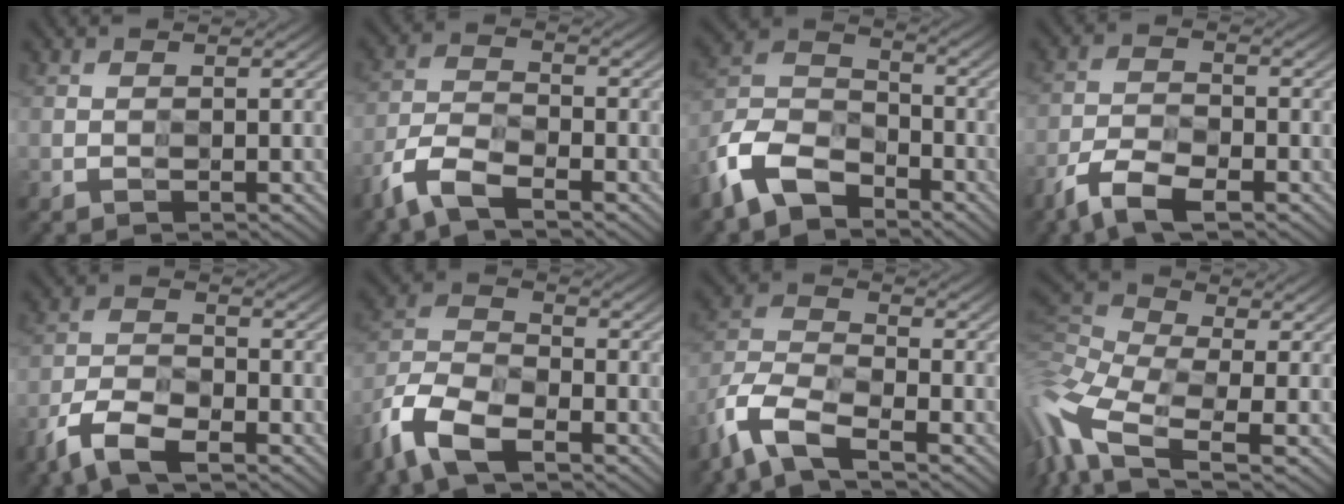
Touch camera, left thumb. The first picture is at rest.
{"total": 6.4, "force": [-5.3, 1.9, 3.1], "torque": [-0.065, -0.004, -0.117]}
{"total": 9.3, "force": [-6.8, 4.8, 4.1], "torque": [-0.087, -0.006, -0.153]}
{"total": 6.0, "force": [-4.9, 1.9, 2.8], "torque": [-0.053, -0.003, -0.099]}
{"total": 6.6, "force": [-5.3, 2.4, 3.1], "torque": [-0.060, -0.003, -0.110]}
{"total": 9.9, "force": [-7.0, 4.3, 5.4], "torque": [-0.121, -0.015, -0.151]}
{"total": 8.6, "force": [-6.6, 2.9, 4.8], "torque": [-0.107, -0.012, -0.148]}
{"total": 12.5, "force": [-3.5, 6.9, 9.8], "torque": [-0.259, -0.006, -0.058]}